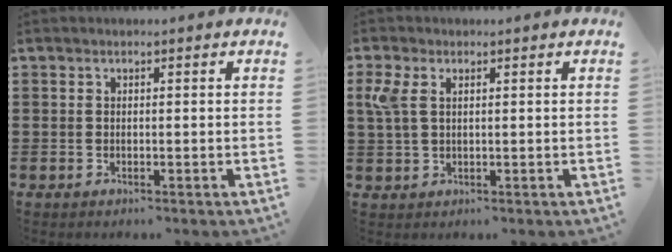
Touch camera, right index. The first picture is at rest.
{"total": 3.7, "force": [1.2, 2.0, 2.8], "torque": [-0.078, 0.002, 0.016]}